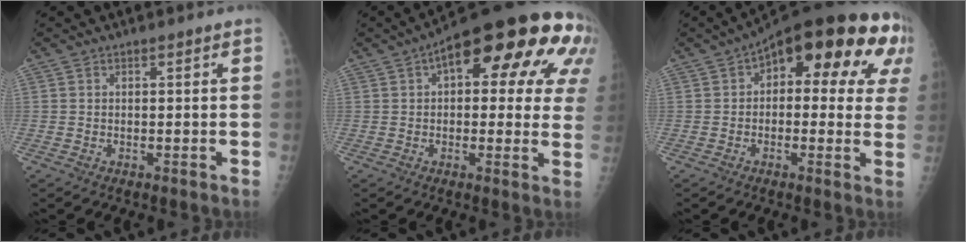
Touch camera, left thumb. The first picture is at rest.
{"total": 24.3, "force": [9.7, 10.5, 19.7], "torque": [-0.227, 0.024, 0.117]}
{"total": 21.7, "force": [7.4, 10.6, 17.5], "torque": [-0.191, 0.031, 0.086]}